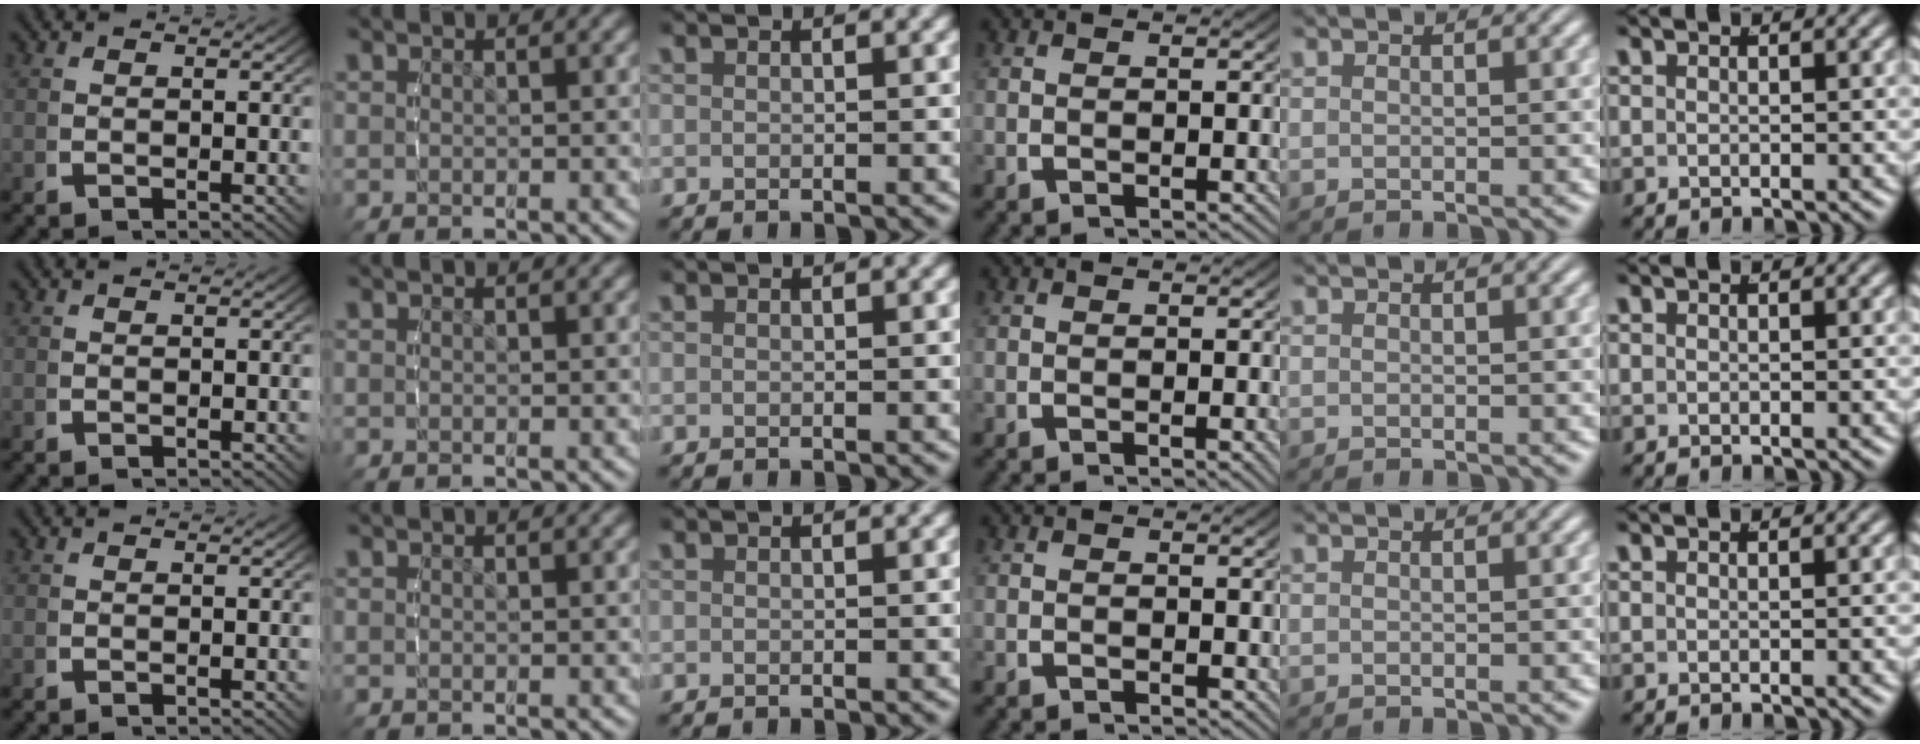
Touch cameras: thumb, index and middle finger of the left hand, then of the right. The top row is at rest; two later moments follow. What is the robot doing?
{"motion": "lift_and_place", "object": "cubes"}